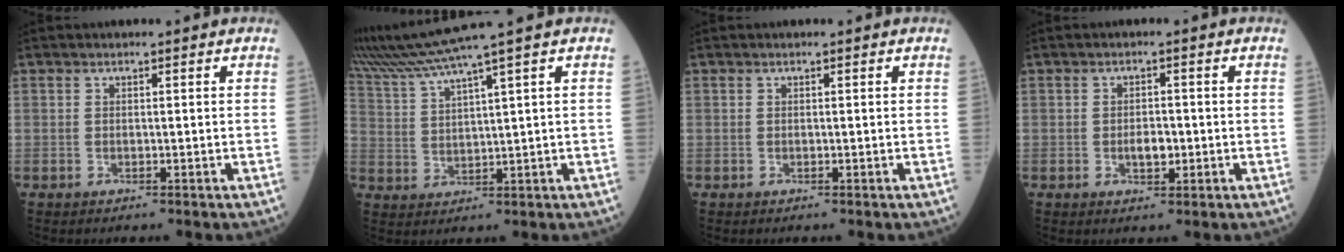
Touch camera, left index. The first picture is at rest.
{"total": 8.5, "force": [6.9, -2.8, 4.0], "torque": [-0.085, 0.003, 0.139]}
{"total": 0.0}
{"total": 2.7, "force": [-0.7, 1.3, 2.3], "torque": [-0.039, -0.002, -0.009]}